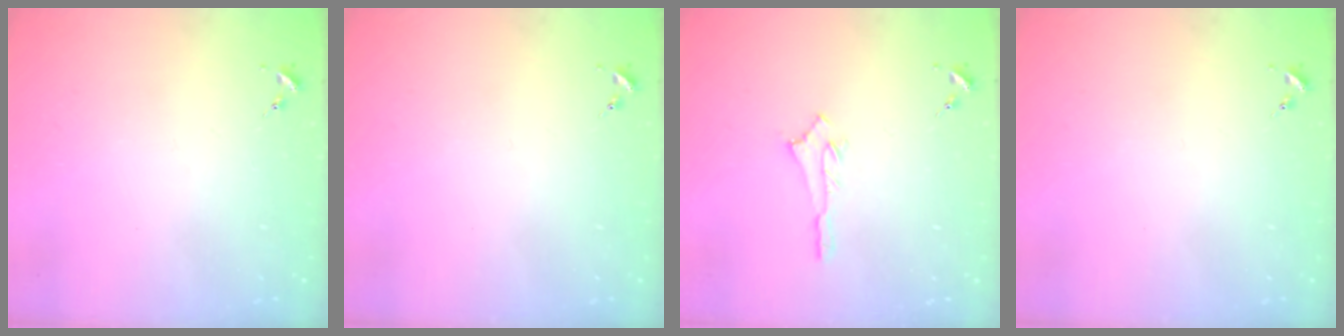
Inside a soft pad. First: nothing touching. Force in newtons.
{"total": 0.0}
{"total": 3.0, "press": 3.0, "slide": 0.2}
{"total": 0.0}